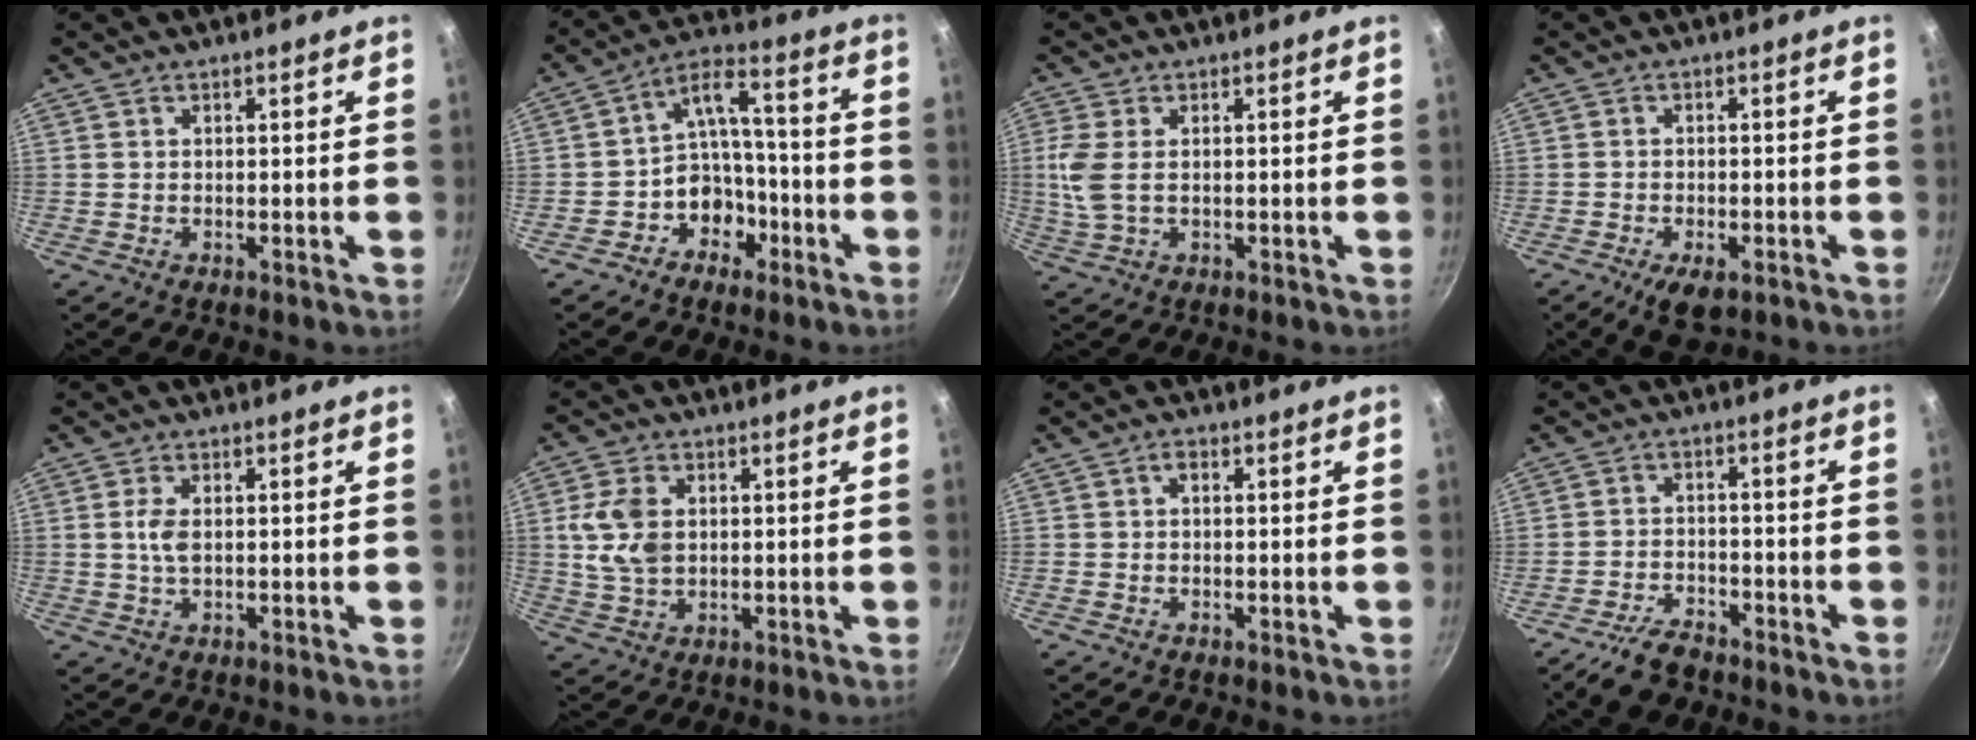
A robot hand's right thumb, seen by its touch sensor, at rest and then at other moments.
{"total": 9.5, "force": [-4.4, 7.2, 4.5], "torque": [-0.034, 0.067, -0.070]}
{"total": 6.0, "force": [0.4, 3.2, 5.0], "torque": [-0.116, 0.000, 0.010]}
{"total": 5.9, "force": [-3.0, 2.8, 4.2], "torque": [-0.067, 0.007, -0.046]}
{"total": 3.4, "force": [0.4, 1.8, 2.9], "torque": [-0.059, 0.002, 0.007]}
{"total": 8.4, "force": [1.2, 5.8, 5.9], "torque": [-0.107, -0.003, 0.022]}
{"total": 1.5, "force": [0.2, 1.1, 1.0], "torque": [-0.016, 0.005, -0.001]}
{"total": 6.5, "force": [-5.1, 2.8, 3.0], "torque": [-0.058, 0.036, -0.092]}